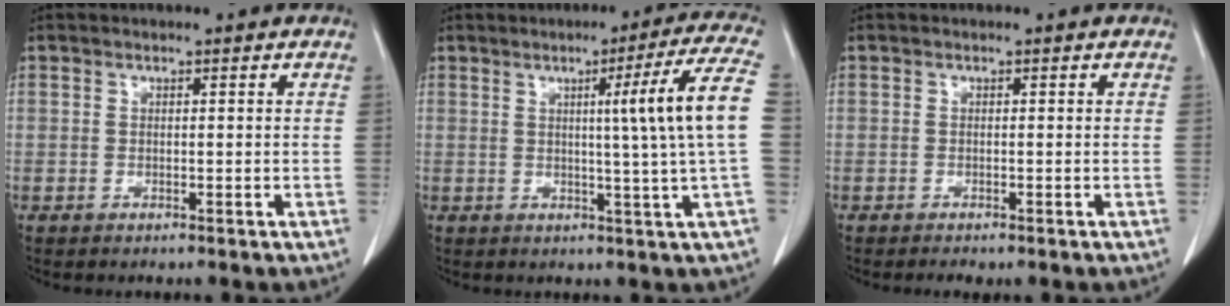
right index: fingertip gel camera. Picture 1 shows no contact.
{"total": 11.3, "force": [1.2, -2.6, 10.9], "torque": [-0.144, 0.001, 0.016]}
{"total": 1.2, "force": [-0.9, 0.4, 0.7], "torque": [-0.008, -0.002, -0.011]}